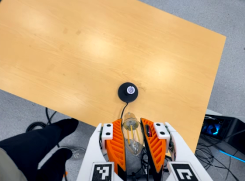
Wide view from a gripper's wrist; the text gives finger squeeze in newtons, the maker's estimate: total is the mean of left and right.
{"total": 17.8, "left": 18.4, "right": 17.3}